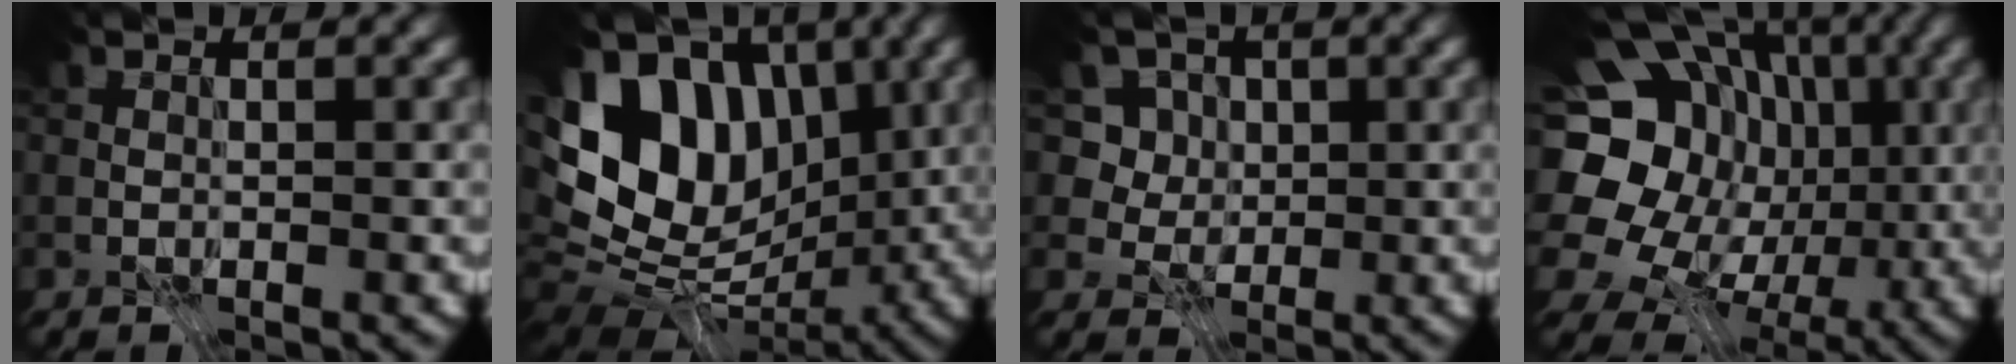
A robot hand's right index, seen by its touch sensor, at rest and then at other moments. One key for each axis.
{"total": 13.3, "fx": 2.5, "fy": 9.6, "fz": 8.8, "tx": -0.146, "ty": 0.011, "tz": 0.036}
{"total": 7.2, "fx": 3.2, "fy": 5.8, "fz": 2.8, "tx": -0.042, "ty": -0.002, "tz": 0.041}
{"total": 21.5, "fx": 1.4, "fy": 19.2, "fz": 9.5, "tx": -0.204, "ty": 0.028, "tz": 0.000}